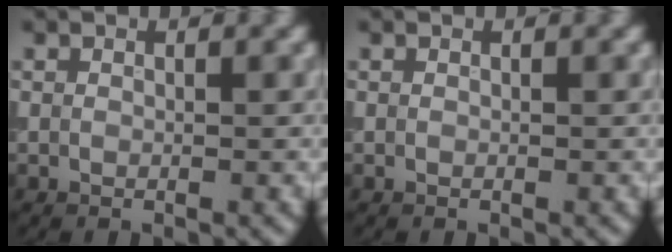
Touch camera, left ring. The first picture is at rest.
{"total": 0.0}